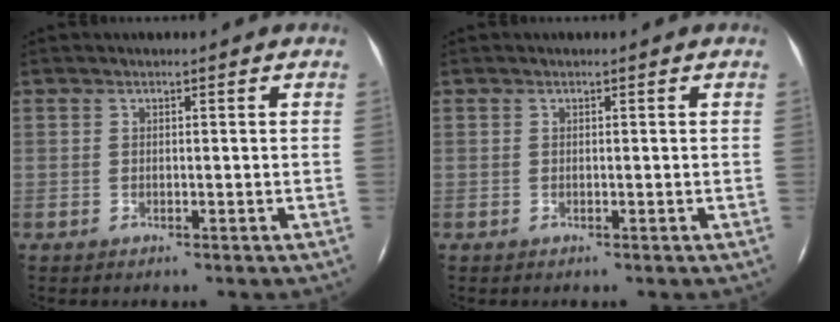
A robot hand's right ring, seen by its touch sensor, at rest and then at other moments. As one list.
[{"total": 0.0}]